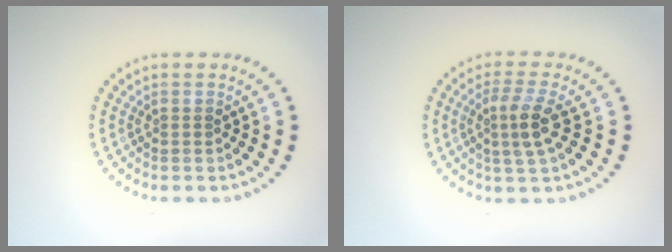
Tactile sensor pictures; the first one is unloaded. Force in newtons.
{"total": 2.9, "press": 2.5, "slide": 1.4}